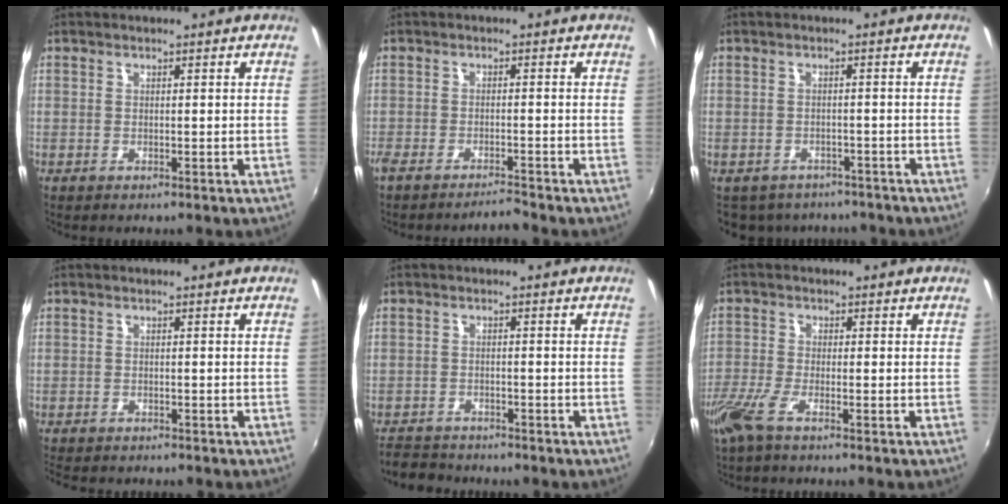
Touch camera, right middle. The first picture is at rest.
{"total": 3.0, "force": [-2.9, -0.3, 0.6], "torque": [-0.023, -0.007, -0.058]}
{"total": 7.6, "force": [-6.1, 4.1, 2.1], "torque": [-0.050, -0.007, -0.077]}
{"total": 3.2, "force": [-2.9, 0.8, 1.1], "torque": [-0.030, -0.017, -0.046]}
{"total": 5.1, "force": [-4.8, 1.7, 0.7], "torque": [-0.034, -0.005, -0.084]}
{"total": 5.8, "force": [-3.9, 1.1, 4.2], "torque": [-0.104, -0.018, -0.079]}